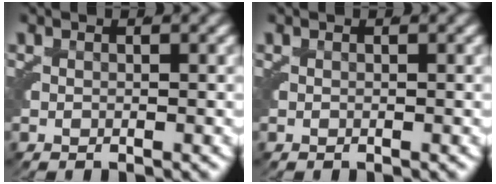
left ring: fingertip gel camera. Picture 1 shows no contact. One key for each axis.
{"total": 0.0}